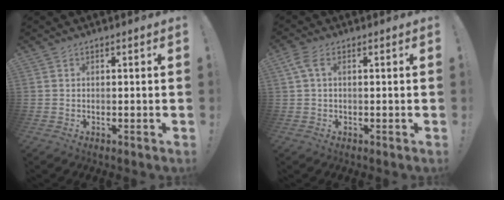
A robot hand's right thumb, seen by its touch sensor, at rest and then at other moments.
{"total": 3.7, "force": [1.1, 1.7, 3.2], "torque": [-0.065, 0.004, 0.022]}